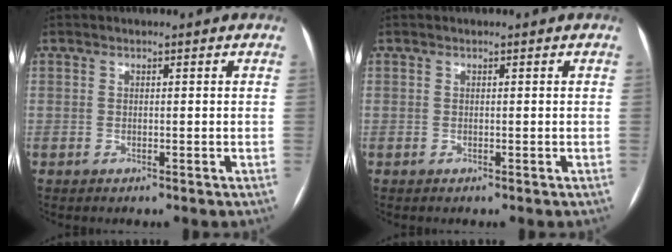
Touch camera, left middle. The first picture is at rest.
{"total": 0.0}